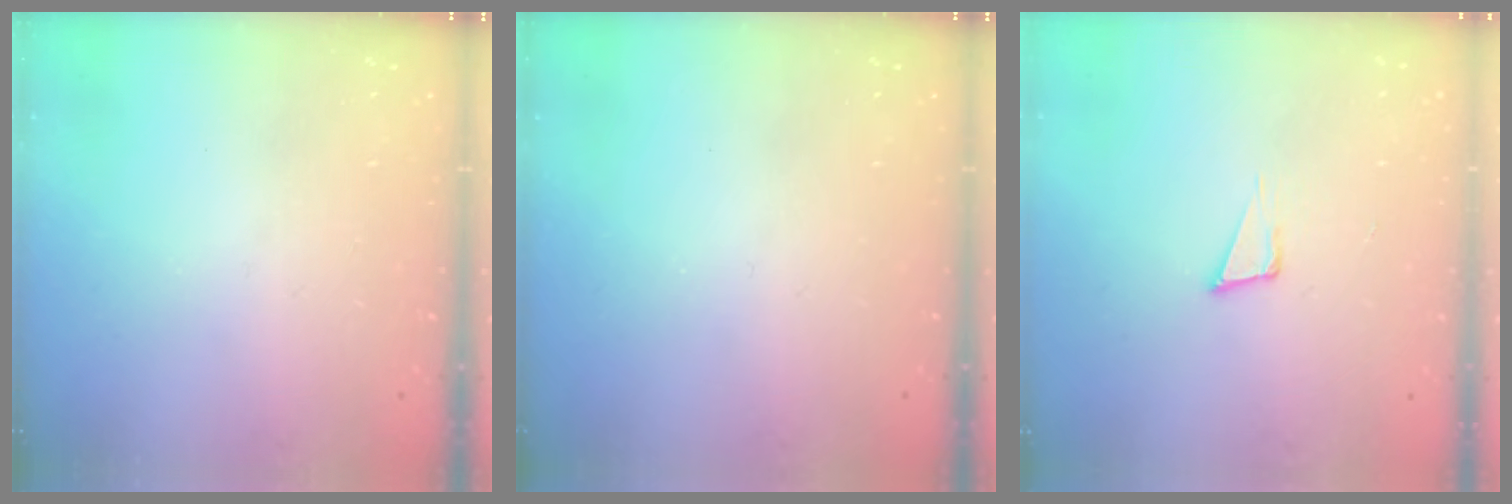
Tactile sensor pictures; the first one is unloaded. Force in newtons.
{"total": 0.0}
{"total": 4.0, "press": 2.7, "slide": 2.9}